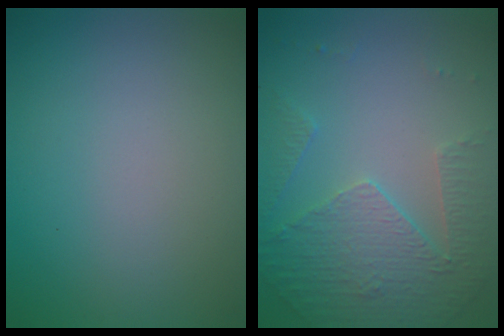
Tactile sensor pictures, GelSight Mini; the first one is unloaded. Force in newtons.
{"total": 5.0, "press": 3.5, "slide": 3.6}